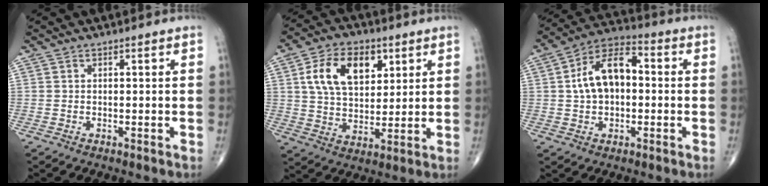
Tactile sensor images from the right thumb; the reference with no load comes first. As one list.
[{"total": 13.8, "force": [4.9, 8.6, 9.6], "torque": [-0.142, -0.009, 0.090]}, {"total": 12.2, "force": [0.8, 7.5, 9.6], "torque": [-0.158, 0.033, 0.003]}]